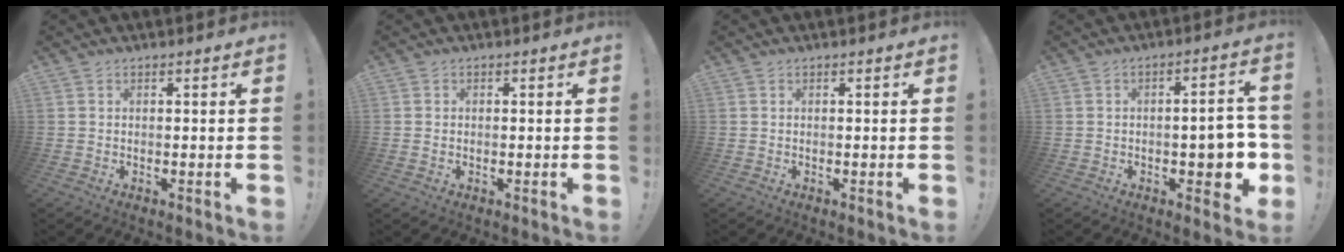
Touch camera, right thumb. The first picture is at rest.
{"total": 0.8, "force": [0.2, 0.7, 0.3], "torque": [-0.006, 0.002, 0.003]}
{"total": 0.0}
{"total": 9.4, "force": [-2.1, 3.9, 8.2], "torque": [-0.089, 0.007, -0.033]}